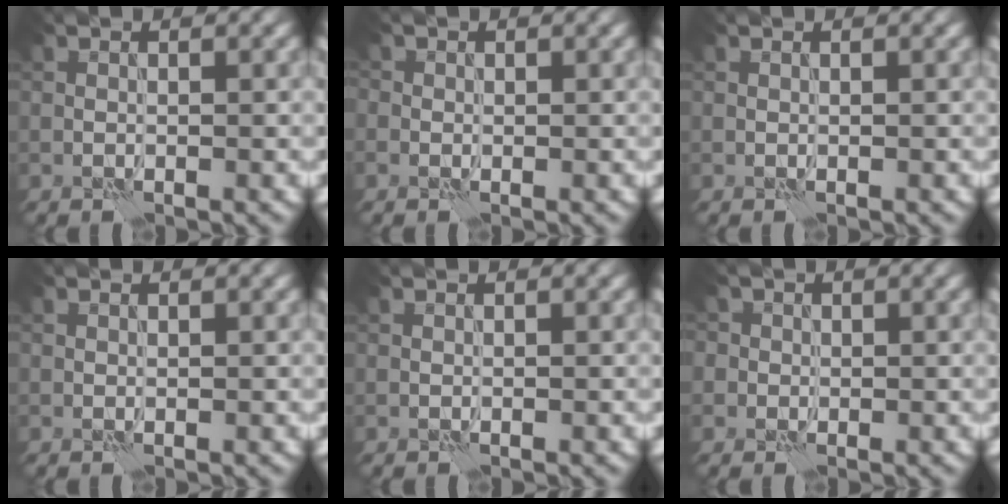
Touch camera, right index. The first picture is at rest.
{"total": 0.7, "force": [0.0, 0.7, 0.2], "torque": [0.000, 0.000, -0.003]}
{"total": 0.0}
{"total": 0.0}
{"total": 0.0}
{"total": 2.2, "force": [0.9, 2.0, 0.6], "torque": [-0.003, 0.007, 0.004]}